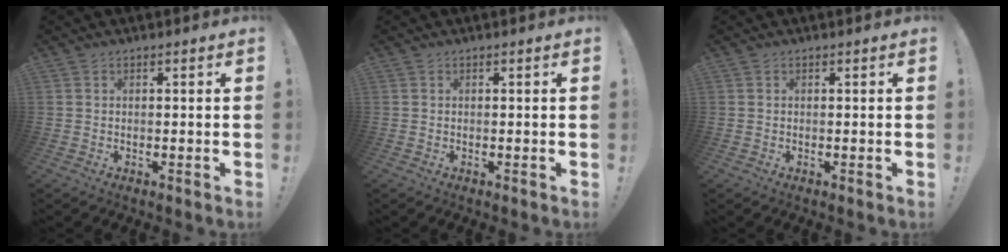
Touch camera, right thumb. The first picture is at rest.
{"total": 0.0}
{"total": 0.0}